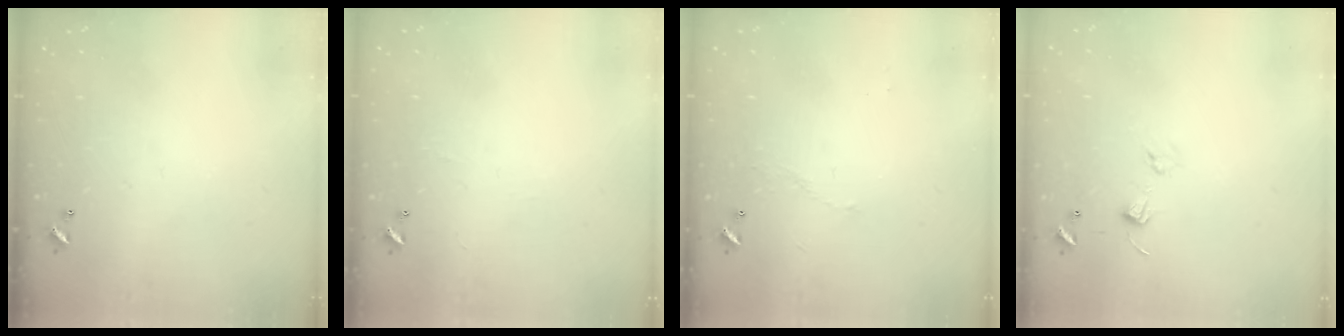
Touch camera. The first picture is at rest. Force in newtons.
{"total": 0.5, "press": 0.3, "slide": 0.4}
{"total": 2.9, "press": 2.8, "slide": 0.6}
{"total": 5.0, "press": 5.0, "slide": 0.6}